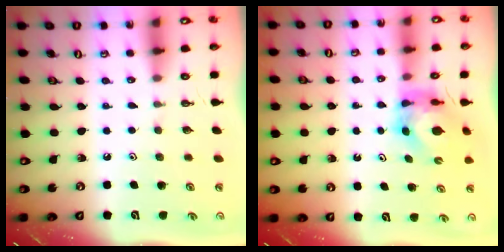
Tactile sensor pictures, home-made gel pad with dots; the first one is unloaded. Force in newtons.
{"total": 5.0, "press": 4.9, "slide": 0.4}